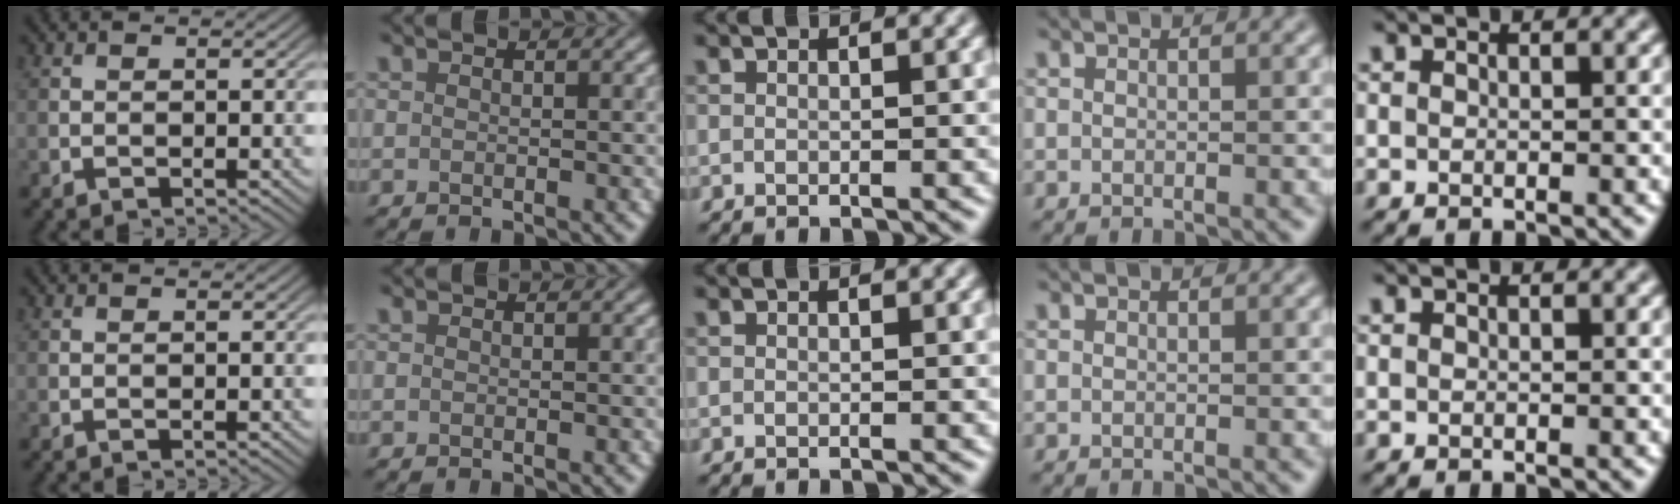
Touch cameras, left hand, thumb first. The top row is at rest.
{}